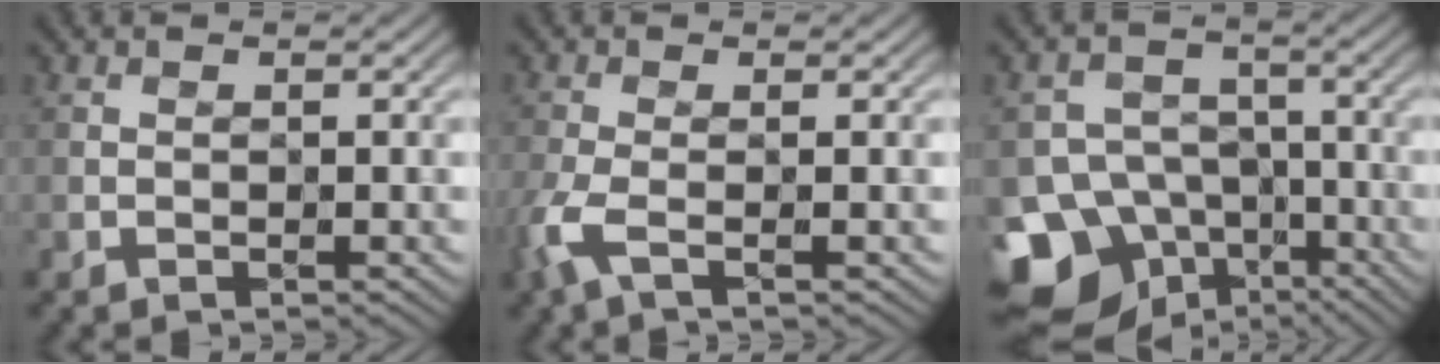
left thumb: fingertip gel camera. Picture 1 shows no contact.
{"total": 3.3, "force": [-1.4, 0.5, 3.0], "torque": [-0.084, 0.001, -0.038]}
{"total": 14.7, "force": [-8.9, 11.0, 4.0], "torque": [-0.103, -0.046, -0.148]}